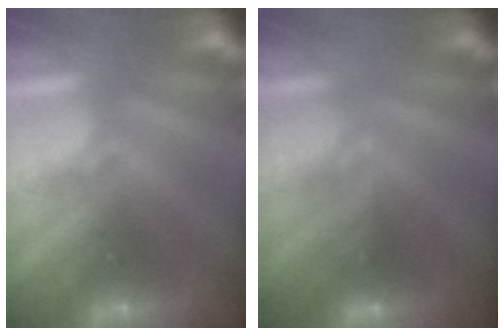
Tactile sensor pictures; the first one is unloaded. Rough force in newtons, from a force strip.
{"total": 3.0}